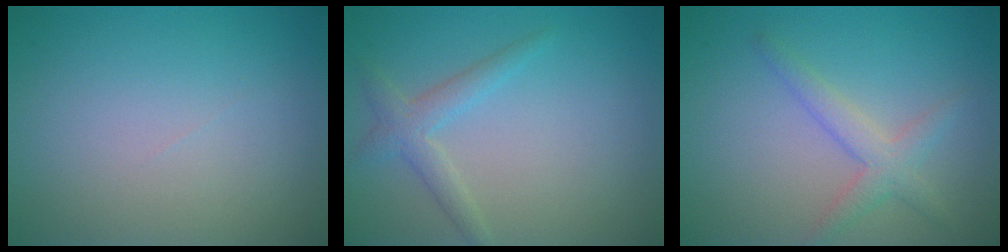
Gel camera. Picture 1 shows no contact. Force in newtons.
{"total": 3.3, "press": 3.3, "slide": 0.2}
{"total": 2.6, "press": 2.6, "slide": 0.1}